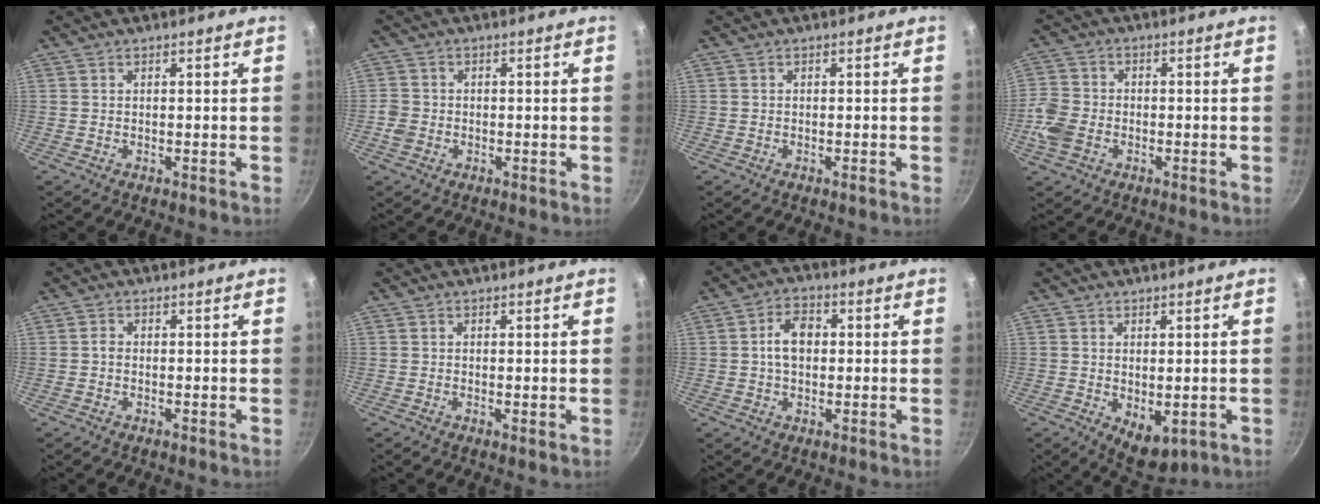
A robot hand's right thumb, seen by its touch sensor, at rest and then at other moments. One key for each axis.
{"total": 3.0, "fx": -1.0, "fy": 2.5, "fz": 1.2, "tx": -0.020, "ty": 0.014, "tz": -0.020}
{"total": 0.5, "fx": -0.4, "fy": 0.1, "fz": 0.4, "tx": -0.008, "ty": 0.003, "tz": -0.007}
{"total": 7.6, "fx": -2.5, "fy": 5.7, "fz": 4.3, "tx": -0.089, "ty": 0.017, "tz": -0.060}
{"total": 1.2, "fx": -0.2, "fy": 1.0, "fz": 0.7, "tx": -0.011, "ty": 0.008, "tz": -0.006}
{"total": 0.6, "fx": 0.1, "fy": 0.2, "fz": 0.5, "tx": -0.008, "ty": -0.007, "tz": 0.000}
{"total": 6.6, "fx": 0.5, "fy": 4.6, "fz": 4.7, "tx": -0.060, "ty": 0.016, "tz": 0.001}
{"total": 5.7, "fx": -0.4, "fy": 3.4, "fz": 4.5, "tx": -0.051, "ty": -0.015, "tz": 0.005}